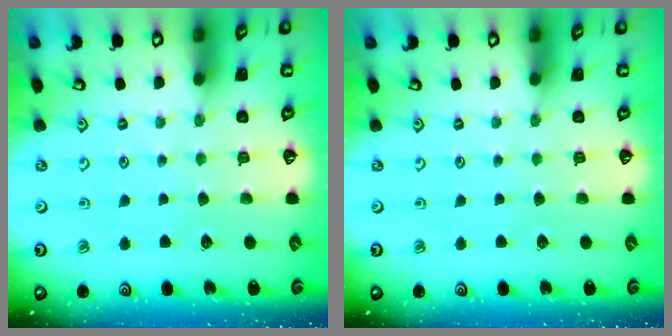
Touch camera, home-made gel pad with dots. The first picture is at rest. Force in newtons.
{"total": 0.0}